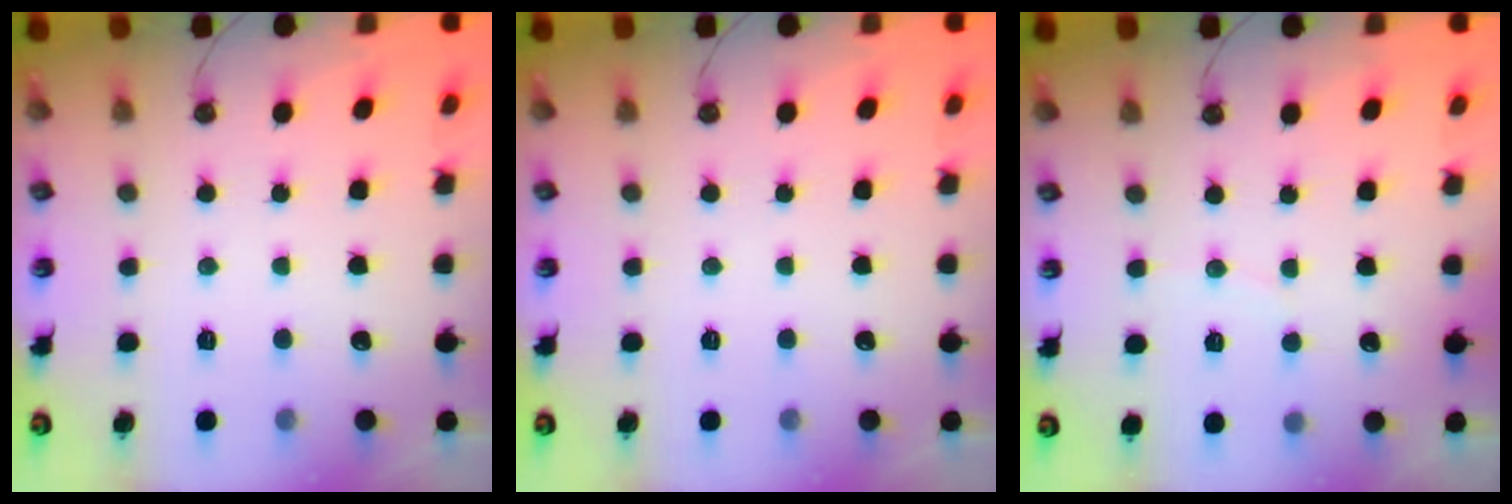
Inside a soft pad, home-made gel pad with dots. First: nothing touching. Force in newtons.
{"total": 0.0}
{"total": 2.0, "press": 1.8, "slide": 1.0}